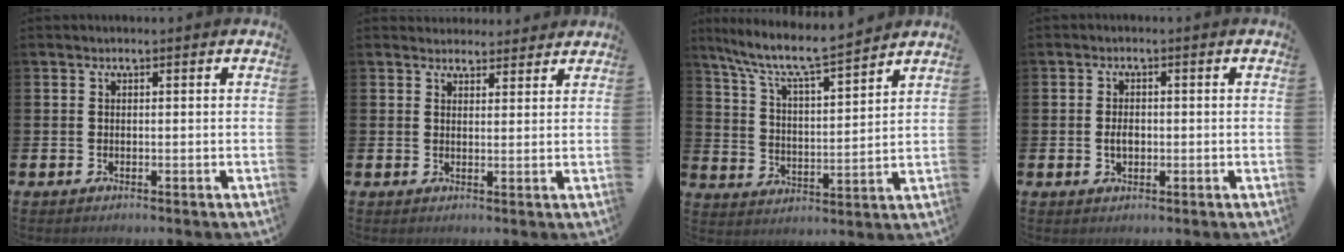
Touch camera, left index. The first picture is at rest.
{"total": 2.9, "force": [2.7, 0.9, -0.3], "torque": [0.008, -0.014, 0.049]}
{"total": 8.1, "force": [7.3, 0.6, 3.4], "torque": [-0.101, -0.050, 0.125]}
{"total": 2.2, "force": [-0.2, 1.4, 1.6], "torque": [-0.019, 0.001, -0.007]}